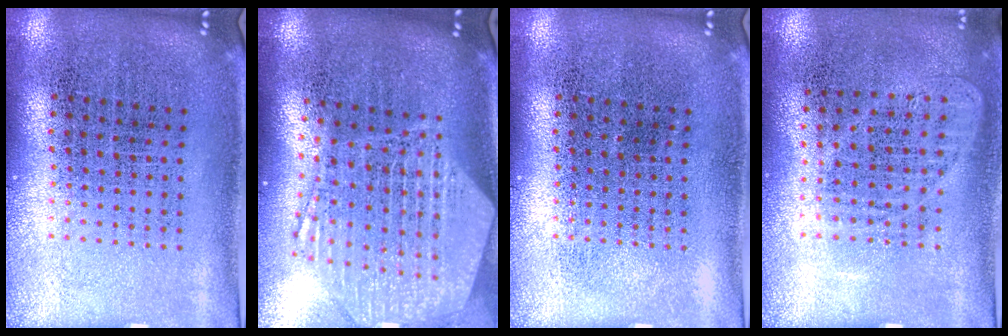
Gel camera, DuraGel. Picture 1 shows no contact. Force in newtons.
{"total": 3.0, "press": 2.4, "slide": 1.8}
{"total": 0.0}
{"total": 0.9, "press": 0.9, "slide": 0.3}